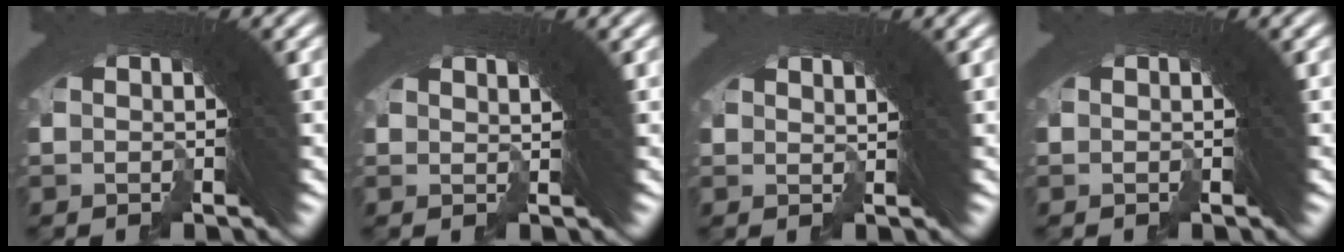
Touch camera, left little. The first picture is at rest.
{"total": 2.3, "force": [1.8, -1.0, 1.0], "torque": [0.002, 0.012, 0.031]}
{"total": 2.6, "force": [2.1, -1.1, 1.1], "torque": [-0.001, 0.011, 0.037]}
{"total": 0.0}